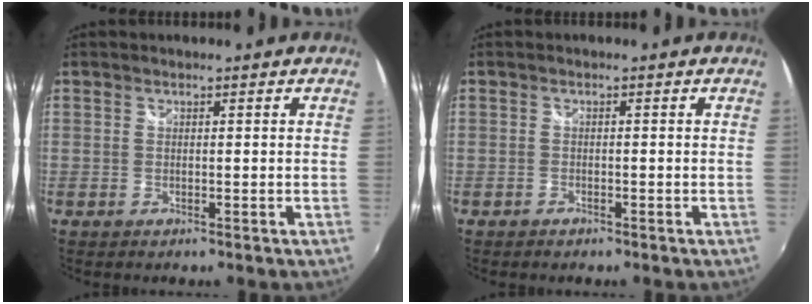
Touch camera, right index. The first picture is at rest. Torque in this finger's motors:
{"motor_torque": [0.14, -0.13, 0.04, 0.00]}